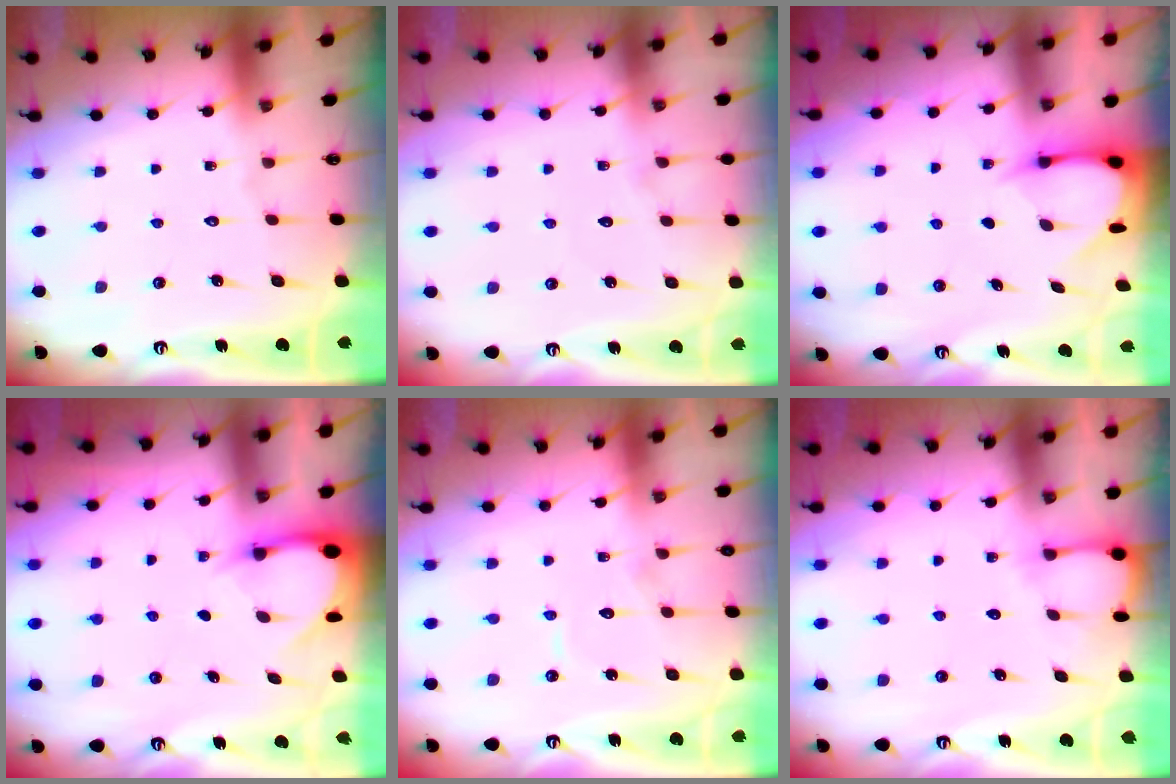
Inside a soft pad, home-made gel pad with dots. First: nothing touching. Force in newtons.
{"total": 4.5, "press": 4.5, "slide": 0.5}
{"total": 3.7, "press": 3.7, "slide": 0.3}
{"total": 3.1, "press": 3.1, "slide": 0.2}
{"total": 6.1, "press": 6.1, "slide": 0.4}
{"total": 3.3, "press": 3.2, "slide": 0.3}